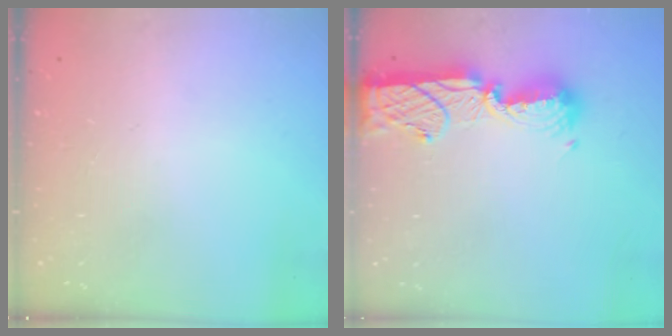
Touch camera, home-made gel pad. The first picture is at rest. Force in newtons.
{"total": 13.4, "press": 13.3, "slide": 1.0}